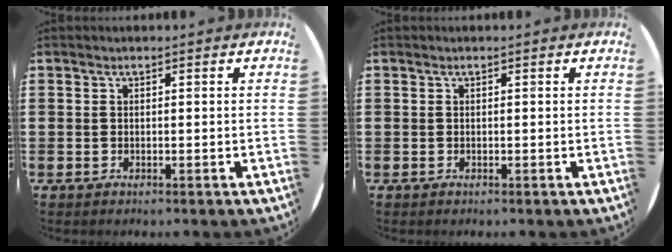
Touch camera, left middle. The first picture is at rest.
{"total": 0.0}